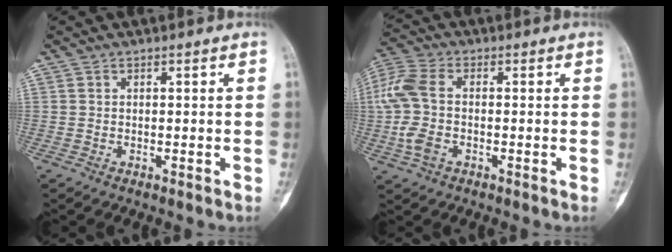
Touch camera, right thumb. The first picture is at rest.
{"total": 10.7, "force": [-0.9, 6.4, 8.5], "torque": [-0.214, 0.019, -0.023]}